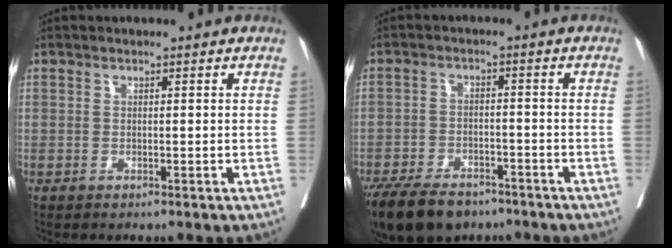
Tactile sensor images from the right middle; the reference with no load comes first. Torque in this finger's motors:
{"motor_torque": [0.84, -0.82, 0.38, 0.06]}